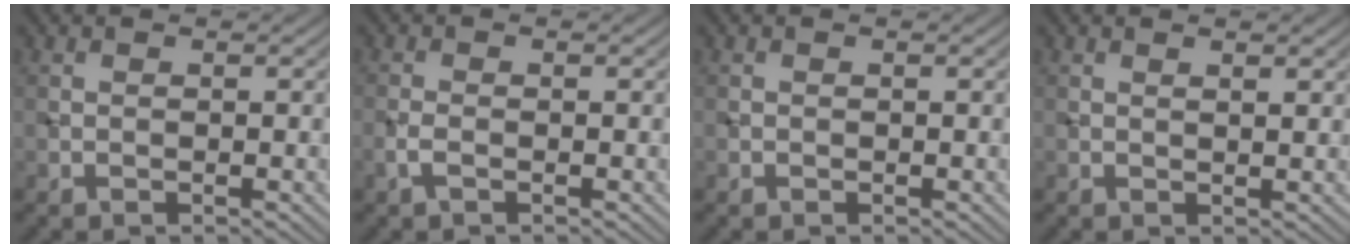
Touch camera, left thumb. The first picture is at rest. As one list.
[{"total": 1.6, "force": [-0.7, 0.7, 1.3], "torque": [-0.033, -0.001, -0.018]}, {"total": 0.0}, {"total": 1.2, "force": [0.9, -0.1, 0.8], "torque": [-0.016, 0.003, 0.015]}]